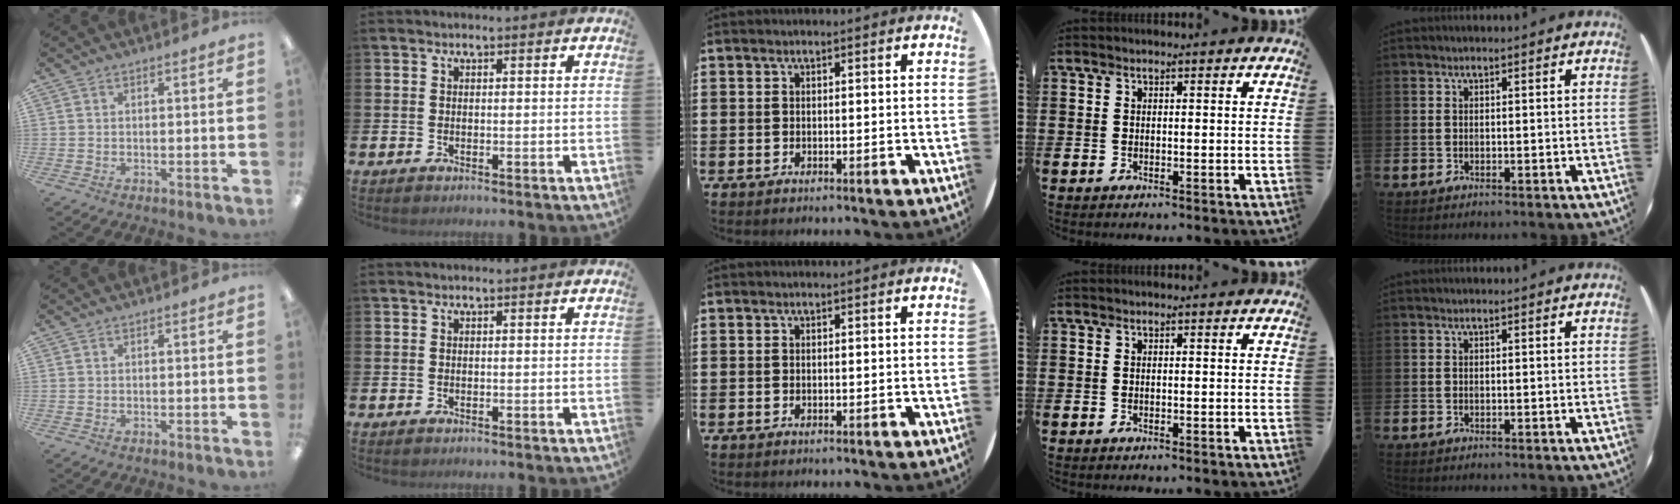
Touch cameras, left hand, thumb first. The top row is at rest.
{}